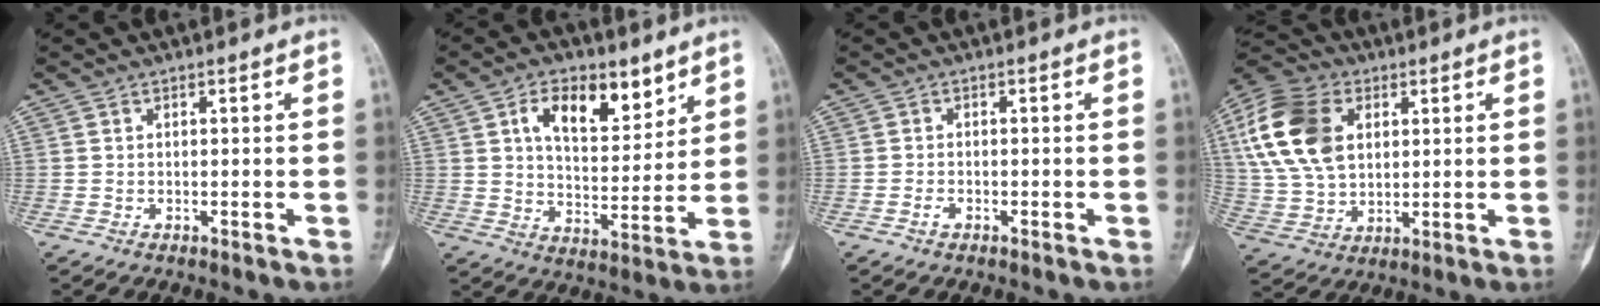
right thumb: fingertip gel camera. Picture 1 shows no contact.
{"total": 12.5, "force": [6.4, 6.6, 8.5], "torque": [-0.103, -0.032, 0.110]}
{"total": 1.0, "force": [-0.6, 0.6, 0.4], "torque": [-0.011, 0.003, -0.015]}
{"total": 17.8, "force": [4.8, 12.1, 12.2], "torque": [-0.238, 0.000, 0.092]}